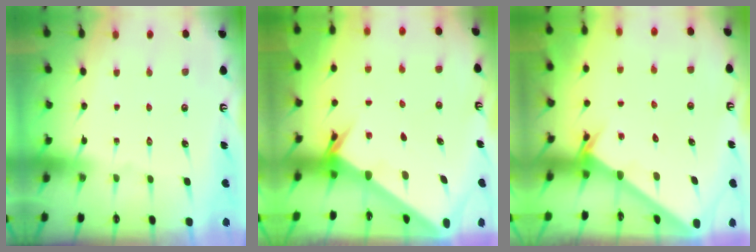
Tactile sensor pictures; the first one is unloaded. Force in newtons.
{"total": 2.6, "press": 2.6, "slide": 0.2}
{"total": 2.6, "press": 2.6, "slide": 0.1}